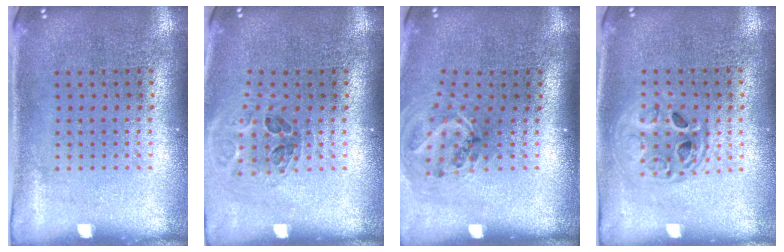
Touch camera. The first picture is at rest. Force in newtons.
{"total": 1.0, "press": 0.9, "slide": 0.1}
{"total": 1.2, "press": 1.0, "slide": 0.6}
{"total": 1.6, "press": 1.4, "slide": 0.7}